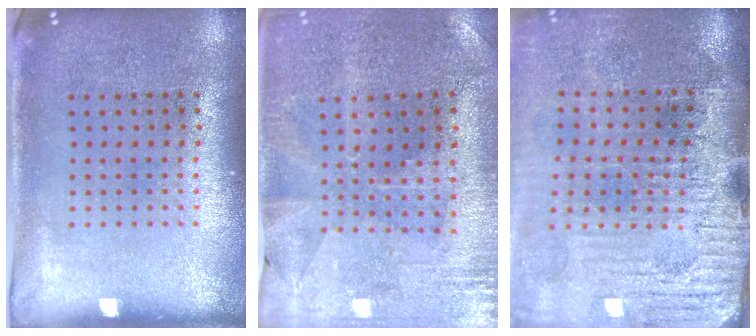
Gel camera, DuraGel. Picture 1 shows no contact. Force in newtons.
{"total": 0.5, "press": 0.5, "slide": 0.3}
{"total": 4.2, "press": 3.7, "slide": 1.8}